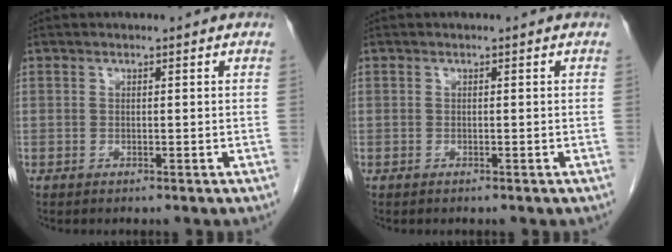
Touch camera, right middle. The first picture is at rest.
{"total": 0.0}